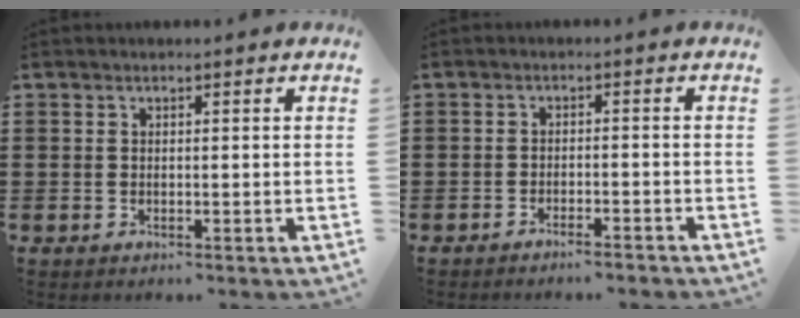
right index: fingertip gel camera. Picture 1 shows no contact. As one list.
[{"total": 2.0, "force": [-2.0, -0.1, 0.5], "torque": [-0.013, -0.001, -0.040]}]